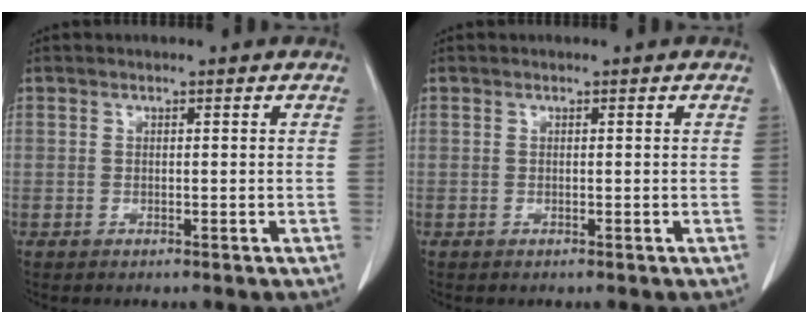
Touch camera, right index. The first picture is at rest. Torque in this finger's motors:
{"motor_torque": [0.00, 0.00, 0.01, 0.00]}